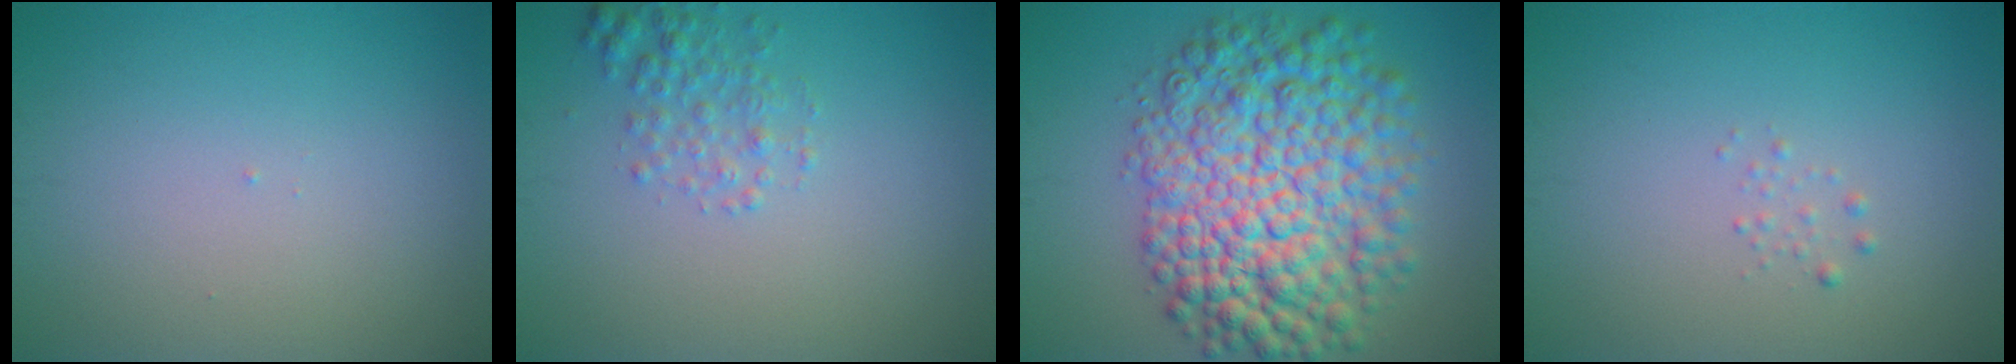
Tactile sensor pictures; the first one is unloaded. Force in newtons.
{"total": 2.0, "press": 2.0, "slide": 0.1}
{"total": 11.6, "press": 11.6, "slide": 0.2}
{"total": 0.6, "press": 0.6, "slide": 0.0}